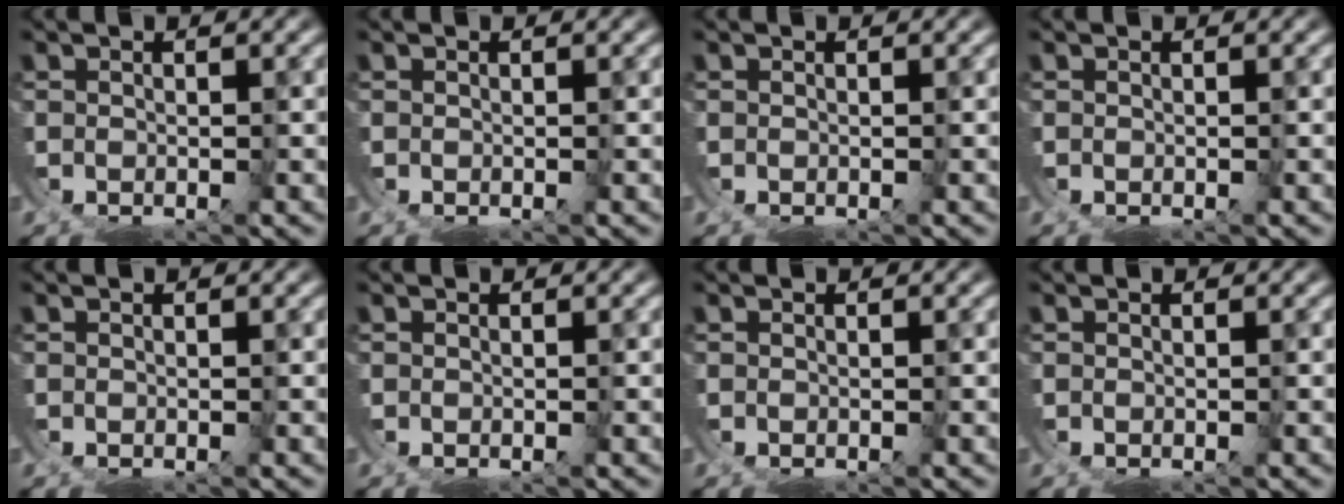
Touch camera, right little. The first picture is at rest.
{"total": 0.0}
{"total": 0.0}
{"total": 0.0}
{"total": 0.0}
{"total": 0.0}
{"total": 0.0}
{"total": 0.0}